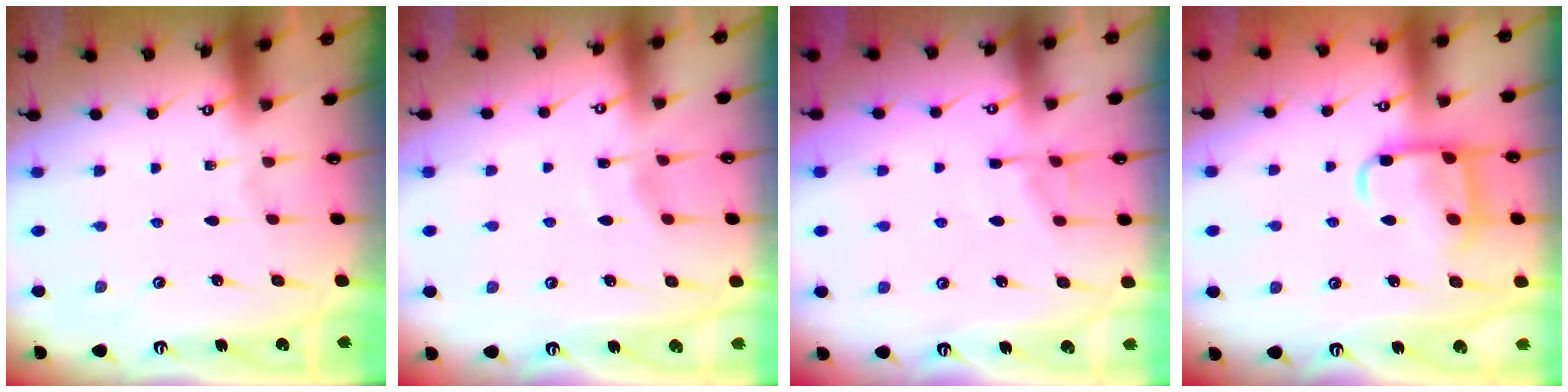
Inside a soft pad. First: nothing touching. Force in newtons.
{"total": 3.0, "press": 2.9, "slide": 0.4}
{"total": 5.9, "press": 5.8, "slide": 0.7}
{"total": 12.1, "press": 12.1, "slide": 1.1}